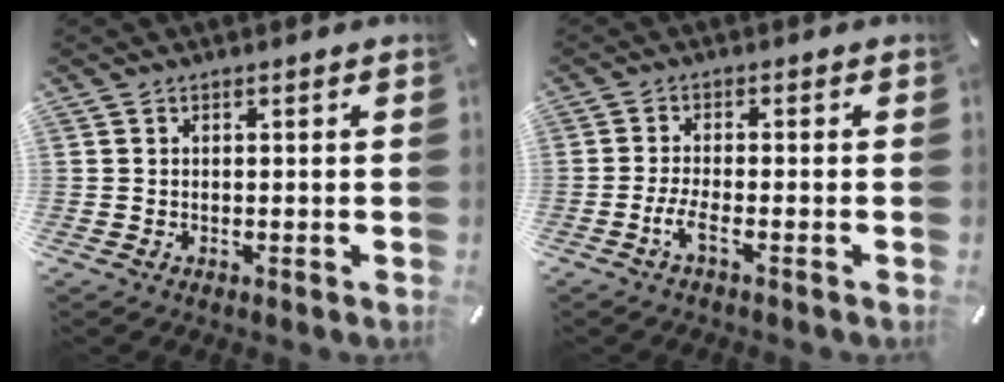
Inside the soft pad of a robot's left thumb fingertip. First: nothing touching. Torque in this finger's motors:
{"motor_torque": [0.02, 0.56, 0.09, 0.08, 0.09]}